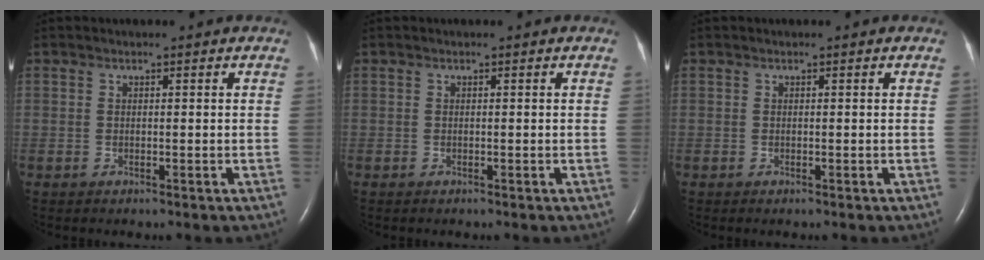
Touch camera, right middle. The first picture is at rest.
{"total": 0.0}
{"total": 0.0}